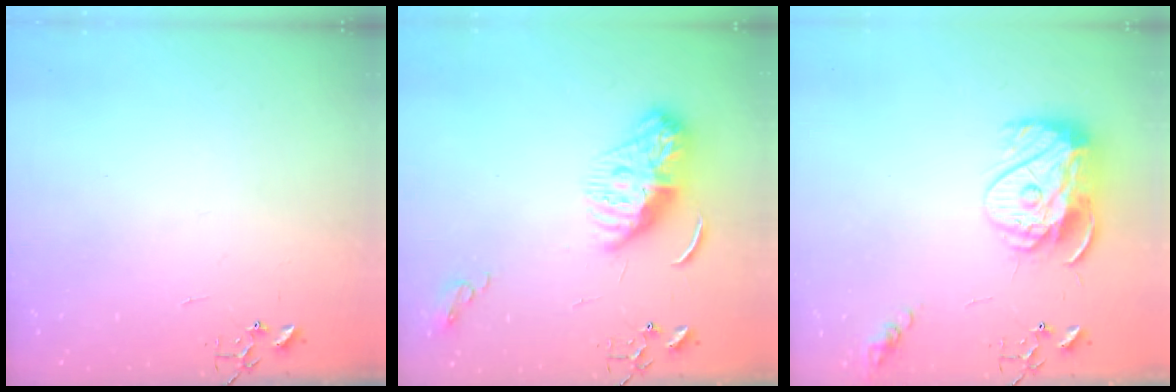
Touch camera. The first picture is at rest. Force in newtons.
{"total": 9.6, "press": 9.6, "slide": 1.0}
{"total": 13.8, "press": 13.7, "slide": 1.2}